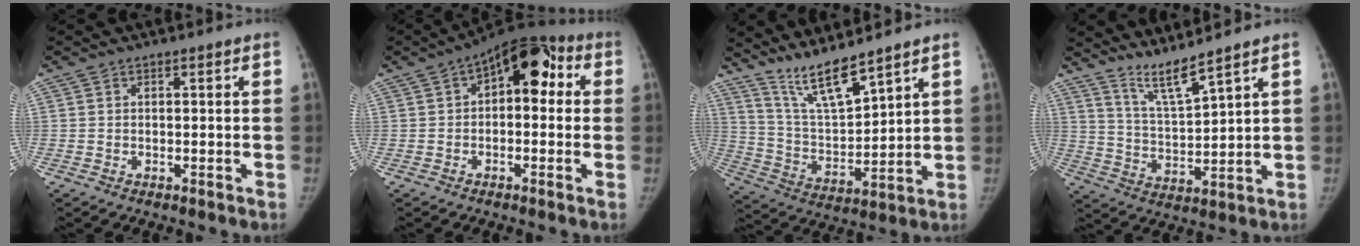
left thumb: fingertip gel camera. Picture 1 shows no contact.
{"total": 11.9, "force": [2.3, 6.6, 9.7], "torque": [-0.087, 0.030, 0.019]}
{"total": 10.8, "force": [9.0, 1.1, 5.7], "torque": [-0.103, -0.066, 0.185]}
{"total": 7.2, "force": [6.2, -0.6, 3.7], "torque": [-0.072, -0.061, 0.130]}